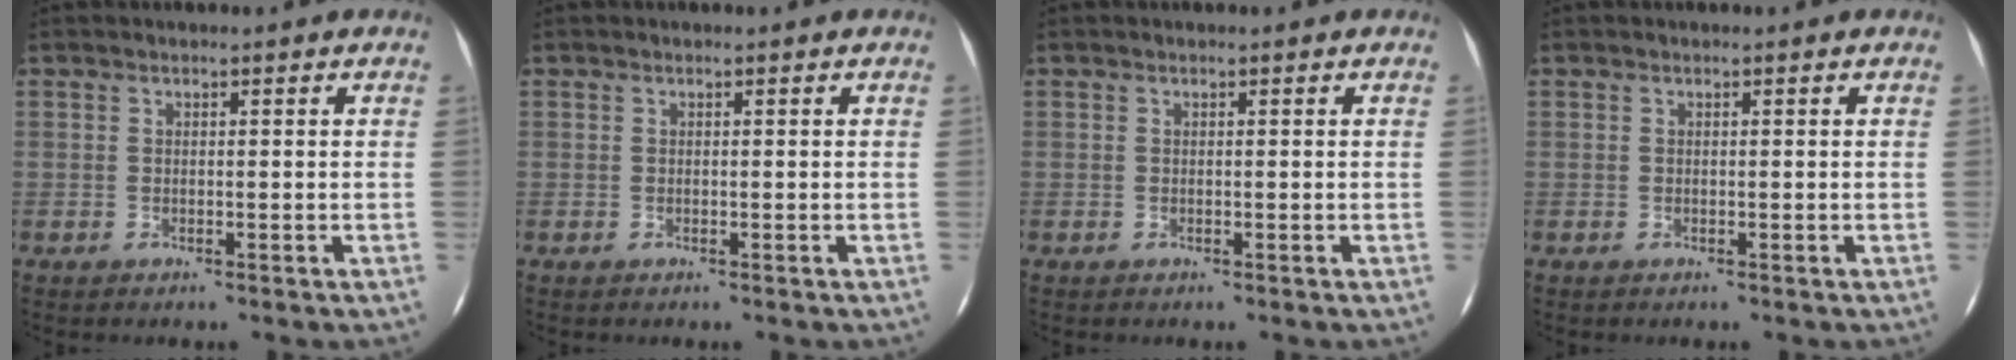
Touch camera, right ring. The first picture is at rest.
{"total": 0.0}
{"total": 0.0}
{"total": 0.0}